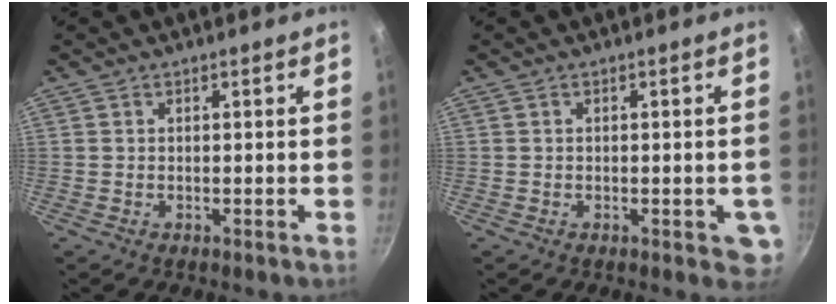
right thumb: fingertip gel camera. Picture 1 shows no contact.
{"total": 4.3, "force": [-1.1, 2.0, 3.6], "torque": [-0.026, 0.001, -0.012]}